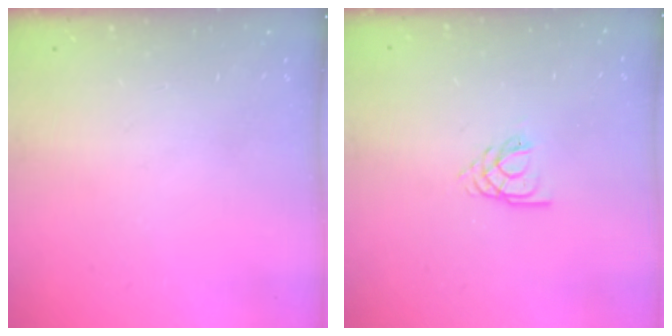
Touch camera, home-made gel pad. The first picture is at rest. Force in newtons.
{"total": 2.6, "press": 2.6, "slide": 0.3}